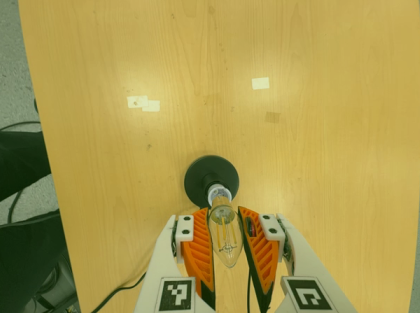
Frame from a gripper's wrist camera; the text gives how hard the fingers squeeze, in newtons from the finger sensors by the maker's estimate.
{"total": 17.3, "left": 18.6, "right": 16.0}